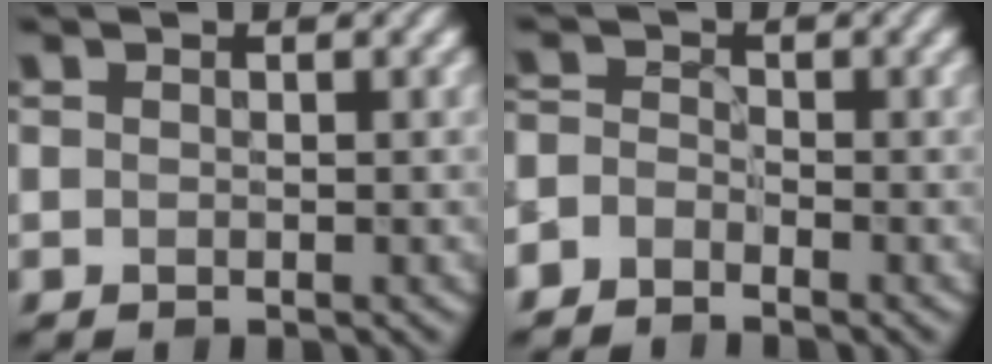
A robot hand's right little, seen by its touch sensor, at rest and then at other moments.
{"total": 2.1, "force": [-1.9, 0.9, 0.3], "torque": [-0.006, 0.004, -0.048]}